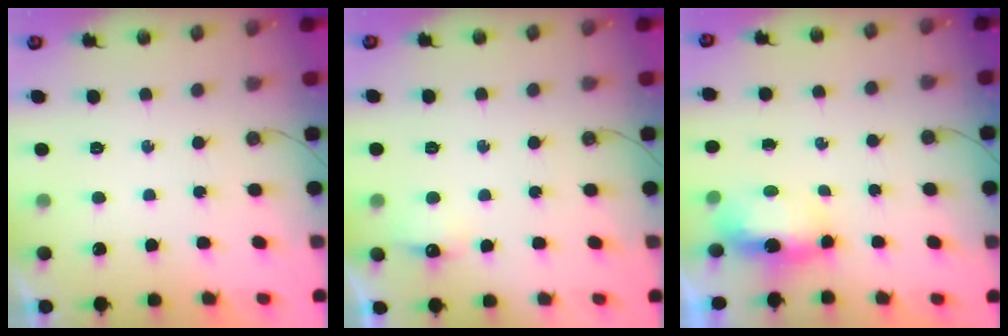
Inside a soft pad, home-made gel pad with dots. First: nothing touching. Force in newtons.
{"total": 4.4, "press": 4.3, "slide": 0.8}
{"total": 5.9, "press": 5.9, "slide": 1.0}